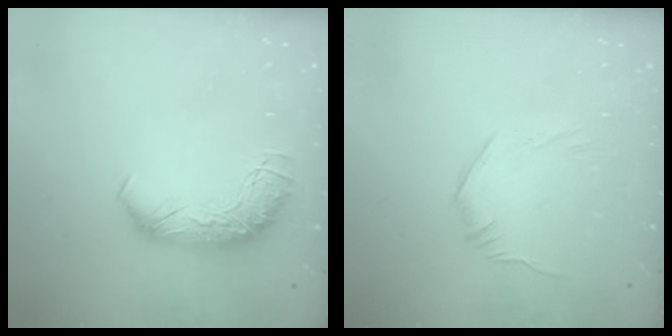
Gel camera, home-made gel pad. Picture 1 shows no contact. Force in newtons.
{"total": 5.2, "press": 4.9, "slide": 1.8}